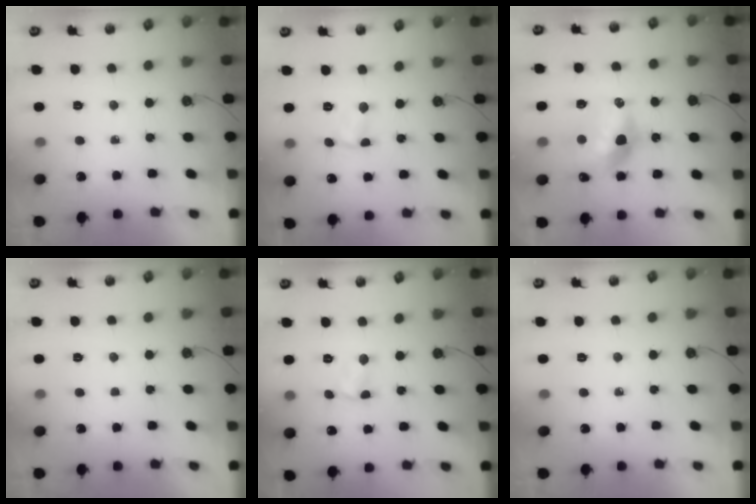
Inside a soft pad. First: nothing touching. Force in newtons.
{"total": 1.7, "press": 1.7, "slide": 0.2}
{"total": 14.1, "press": 14.1, "slide": 0.8}
{"total": 0.0}
{"total": 3.3, "press": 3.3, "slide": 0.4}
{"total": 0.0}